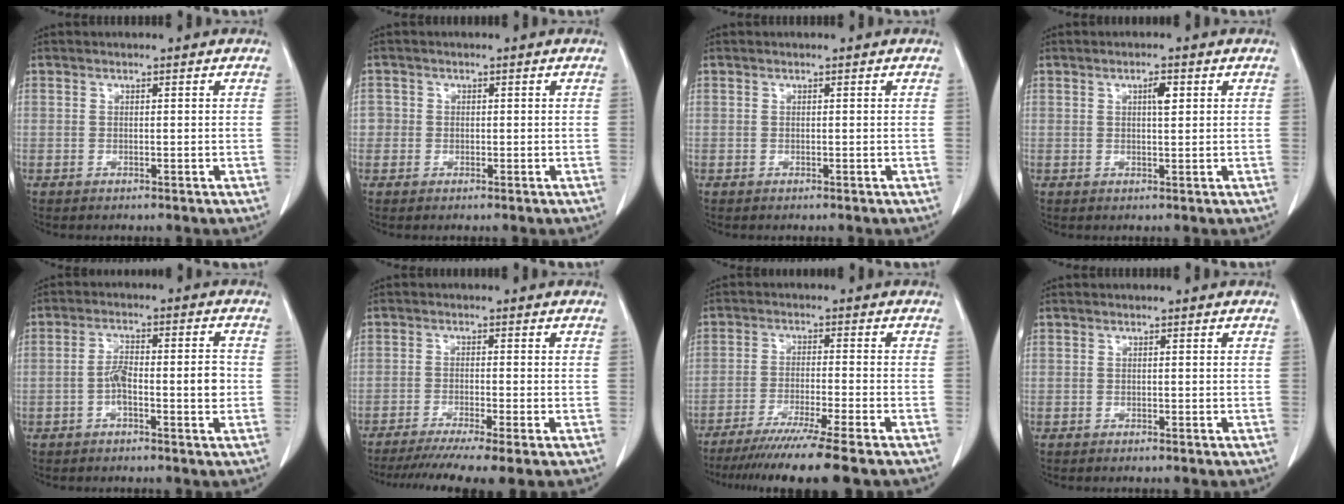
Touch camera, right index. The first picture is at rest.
{"total": 1.9, "force": [-0.2, 1.9, 0.2], "torque": [0.010, 0.006, -0.005]}
{"total": 0.0}
{"total": 2.2, "force": [0.8, 0.5, 1.9], "torque": [-0.035, 0.000, 0.013]}
{"total": 6.3, "force": [-1.3, 1.6, 5.9], "torque": [-0.104, 0.017, -0.022]}
{"total": 9.5, "force": [-7.4, -0.5, 5.8], "torque": [-0.084, -0.020, -0.116]}
{"total": 12.8, "force": [-10.4, -1.6, 7.4], "torque": [-0.099, -0.043, -0.161]}
{"total": 0.0}